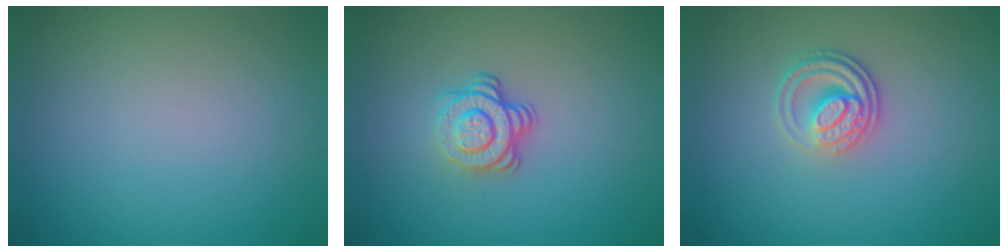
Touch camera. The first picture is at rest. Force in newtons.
{"total": 3.6, "press": 2.4, "slide": 2.7}
{"total": 3.0, "press": 2.4, "slide": 1.8}